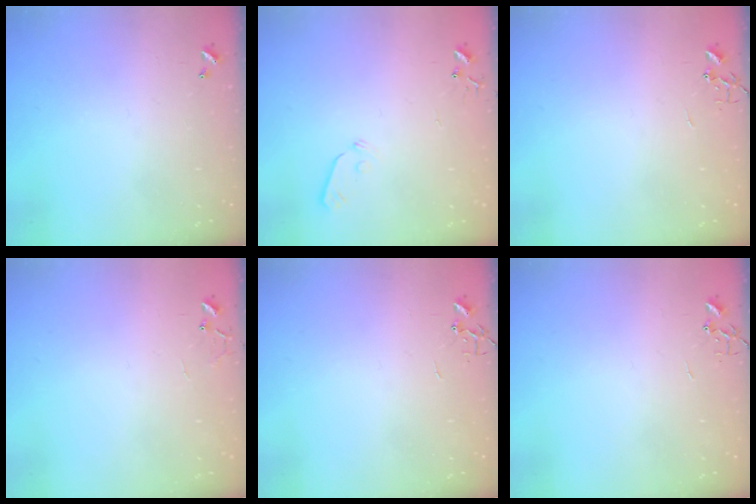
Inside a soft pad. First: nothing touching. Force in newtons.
{"total": 5.8, "press": 5.8, "slide": 0.5}
{"total": 0.0}
{"total": 6.6, "press": 6.6, "slide": 0.5}
{"total": 0.0}
{"total": 0.0}